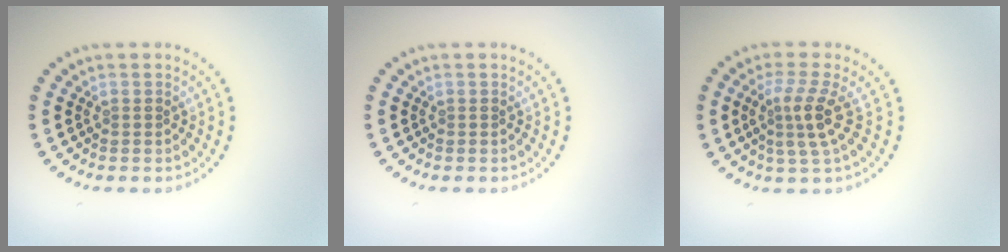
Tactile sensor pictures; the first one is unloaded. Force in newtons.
{"total": 0.0}
{"total": 3.1, "press": 2.4, "slide": 2.0}